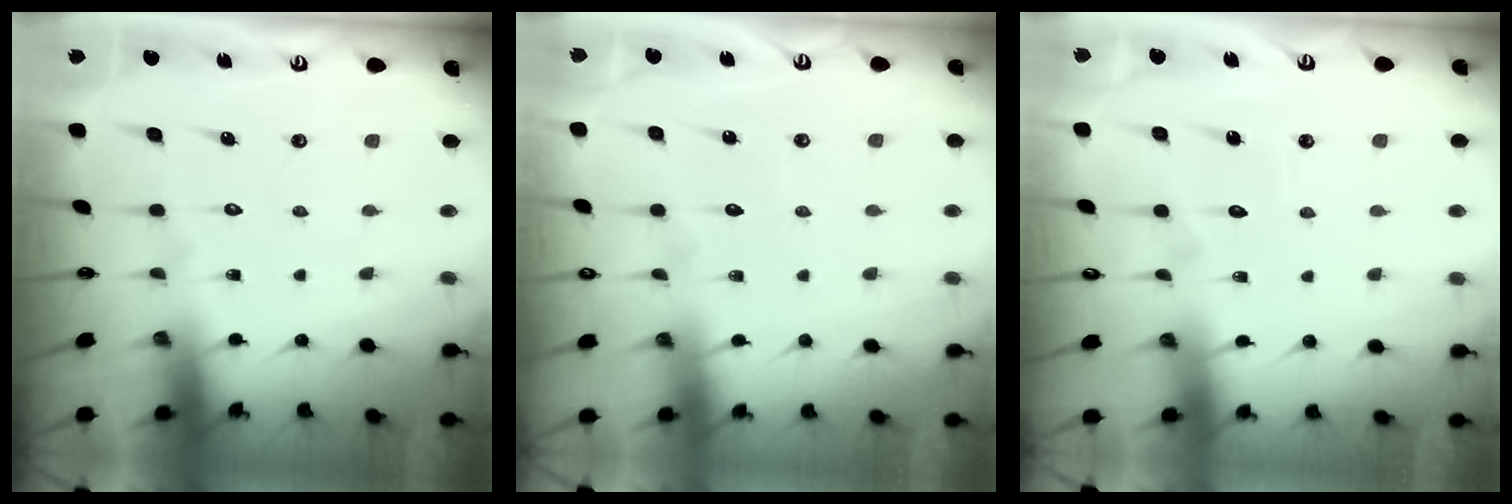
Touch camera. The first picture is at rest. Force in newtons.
{"total": 2.5, "press": 2.5, "slide": 0.3}
{"total": 2.9, "press": 2.9, "slide": 0.2}